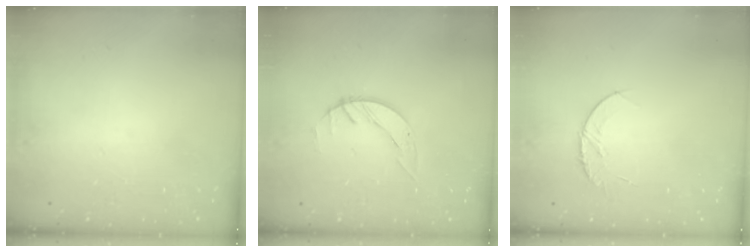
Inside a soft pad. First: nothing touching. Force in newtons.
{"total": 2.9, "press": 2.8, "slide": 0.3}
{"total": 5.3, "press": 5.3, "slide": 0.6}